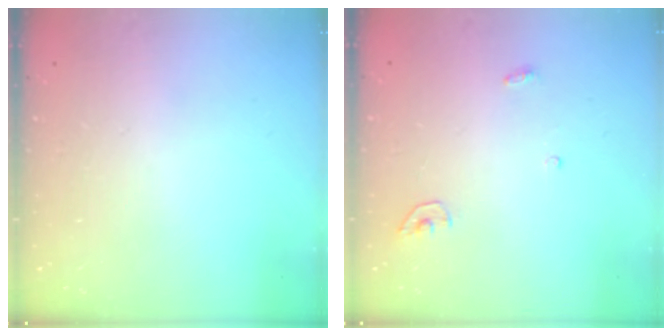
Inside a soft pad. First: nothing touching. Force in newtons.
{"total": 3.4, "press": 3.3, "slide": 0.3}